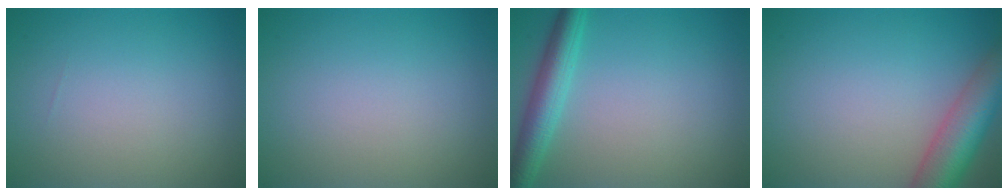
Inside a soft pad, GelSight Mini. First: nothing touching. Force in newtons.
{"total": 0.0}
{"total": 3.8, "press": 3.8, "slide": 0.2}
{"total": 6.9, "press": 6.9, "slide": 0.4}